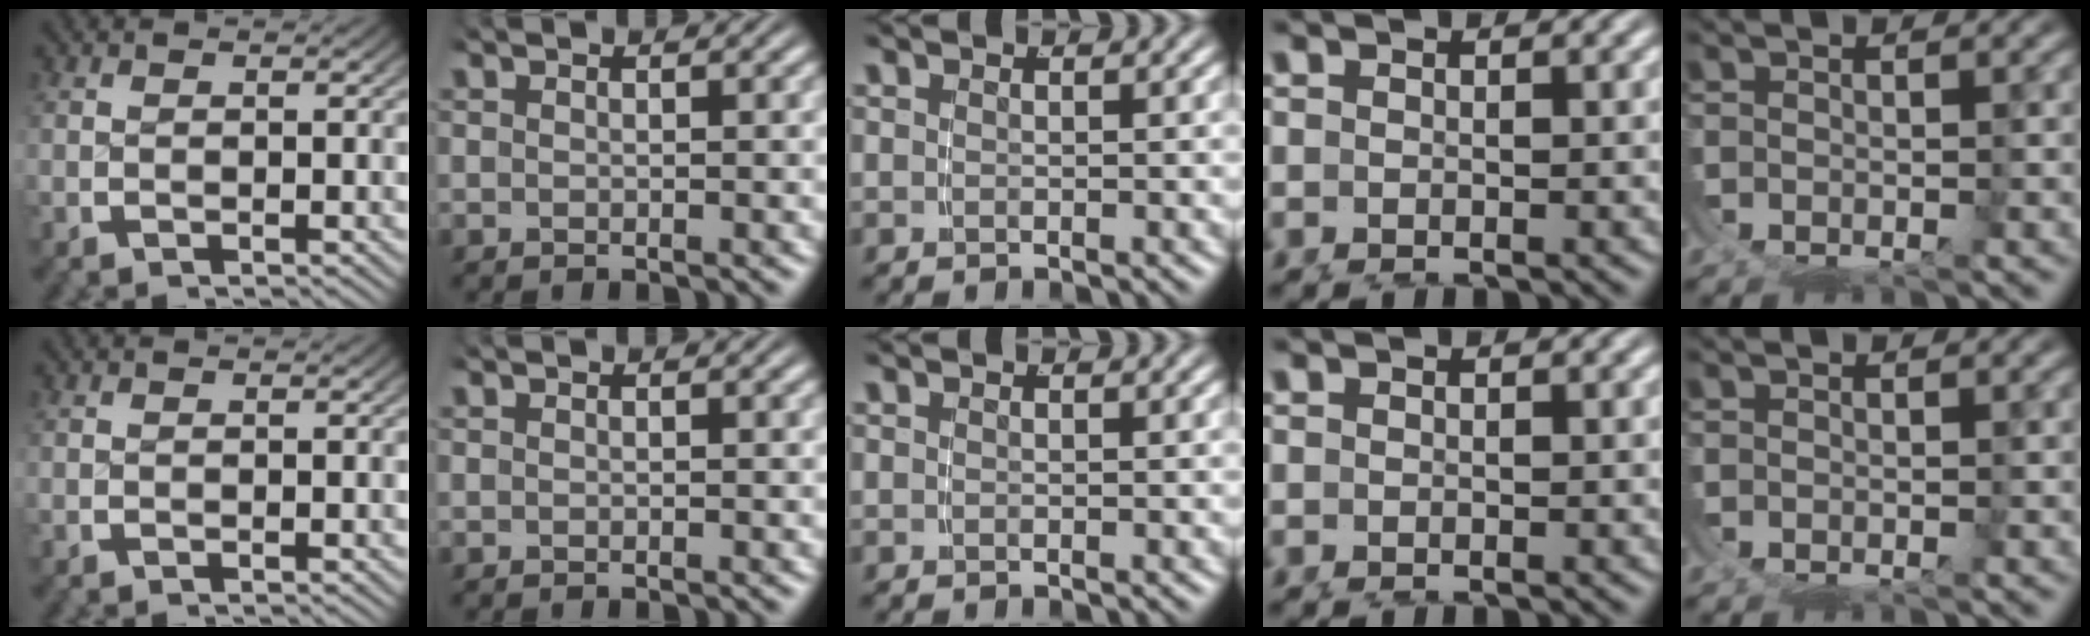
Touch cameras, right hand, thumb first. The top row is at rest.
{}